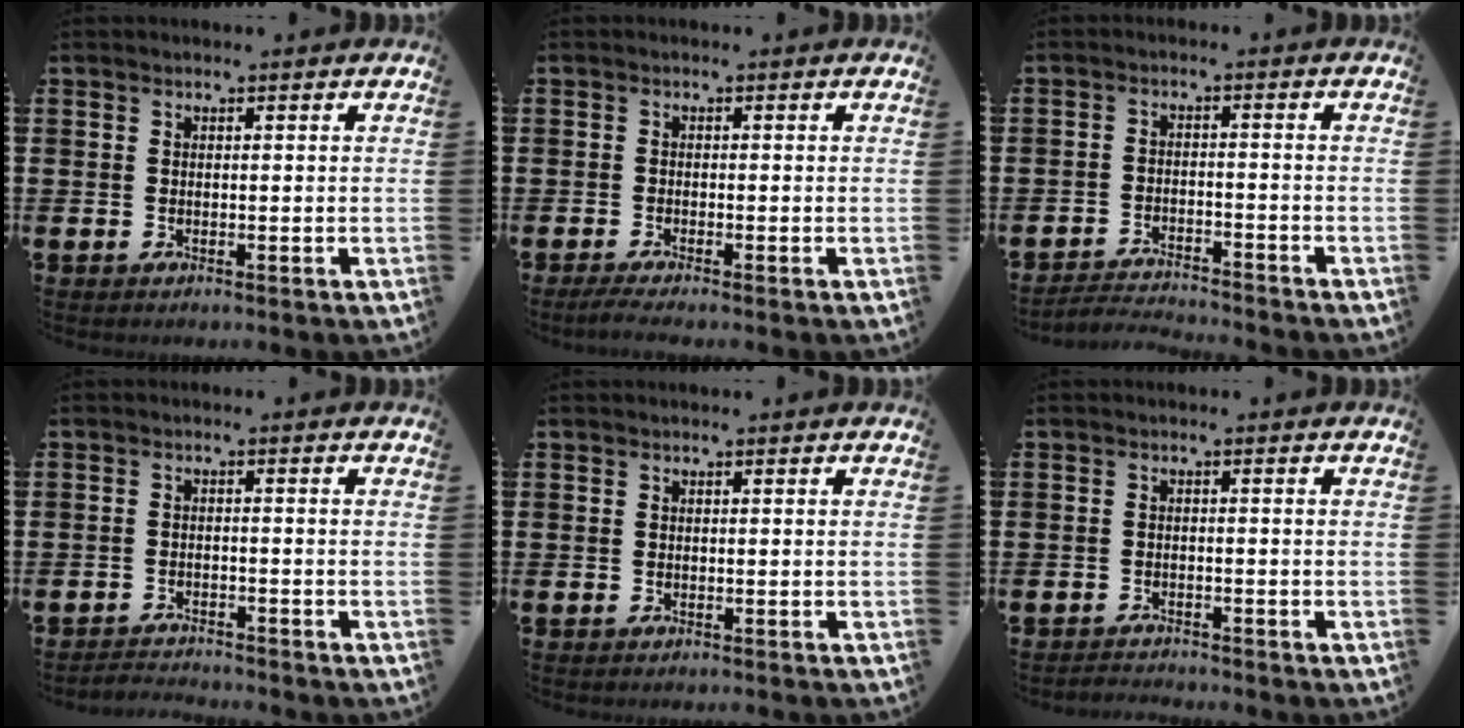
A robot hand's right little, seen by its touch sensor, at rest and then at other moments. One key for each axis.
{"total": 1.1, "fx": -0.7, "fy": 0.1, "fz": 0.9, "tx": -0.015, "ty": -0.002, "tz": -0.014}
{"total": 2.7, "fx": -2.7, "fy": -0.1, "fz": 0.1, "tx": -0.005, "ty": 0.002, "tz": -0.058}
{"total": 2.0, "fx": -2.0, "fy": 0.0, "fz": -0.2, "tx": -0.003, "ty": 0.003, "tz": -0.045}
{"total": 0.0}
{"total": 1.4, "fx": -1.4, "fy": -0.1, "fz": -0.1, "tx": -0.002, "ty": 0.003, "tz": -0.029}